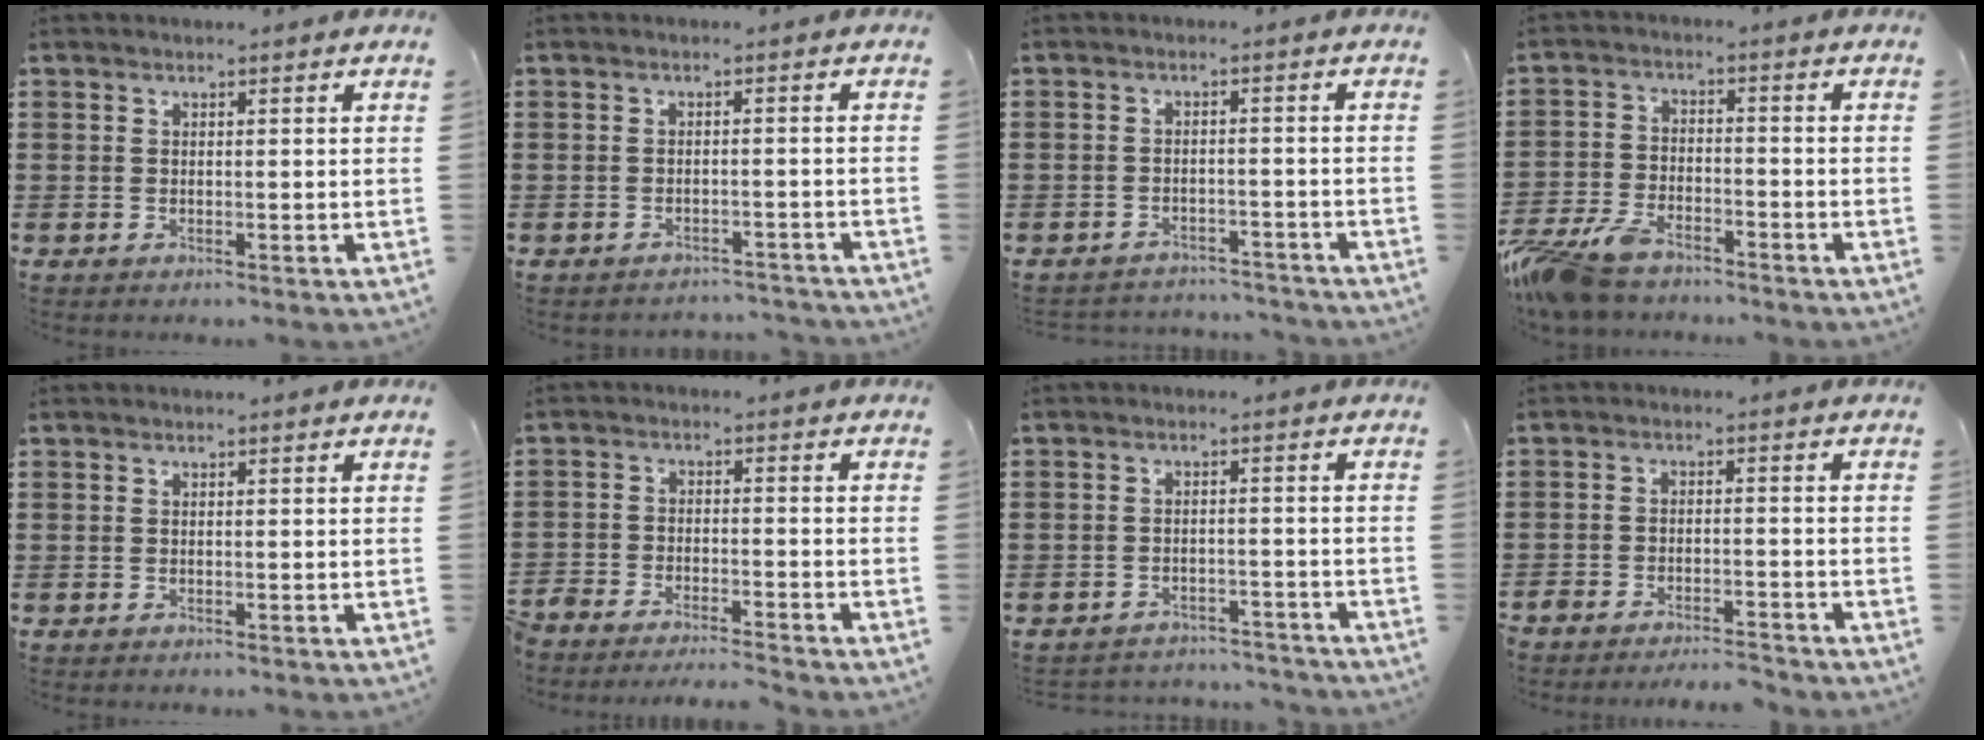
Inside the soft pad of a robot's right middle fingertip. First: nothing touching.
{"total": 1.8, "force": [-1.8, 0.2, 0.0], "torque": [-0.007, 0.001, -0.039]}
{"total": 2.9, "force": [-2.8, 0.5, -0.4], "torque": [0.000, 0.002, -0.064]}
{"total": 7.3, "force": [-6.1, 2.5, 3.2], "torque": [-0.094, 0.002, -0.127]}
{"total": 0.0}
{"total": 4.1, "force": [-4.1, 0.1, 0.0], "torque": [-0.019, -0.003, -0.092]}
{"total": 3.2, "force": [-3.1, 0.5, -0.4], "torque": [-0.001, 0.002, -0.070]}
{"total": 3.8, "force": [-3.8, 0.3, 0.1], "torque": [-0.013, 0.001, -0.081]}